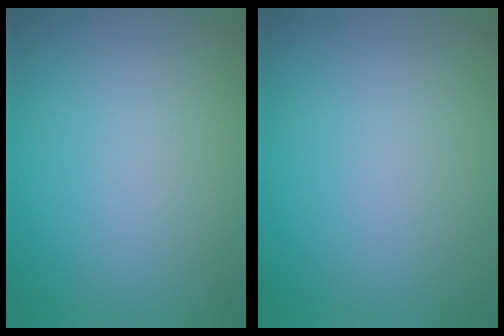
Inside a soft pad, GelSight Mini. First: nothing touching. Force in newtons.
{"total": 0.0}